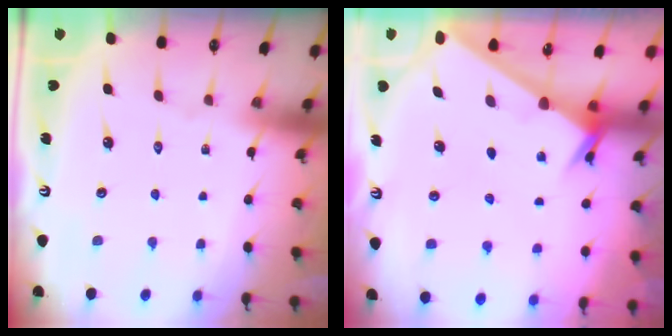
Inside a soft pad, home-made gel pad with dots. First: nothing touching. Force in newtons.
{"total": 2.3, "press": 2.3, "slide": 0.3}